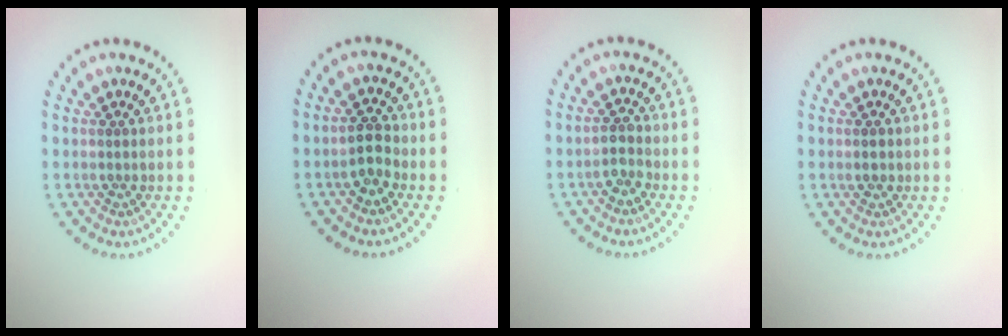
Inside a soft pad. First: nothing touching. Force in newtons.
{"total": 2.4, "press": 2.3, "slide": 0.8}
{"total": 1.8, "press": 1.8, "slide": 0.4}
{"total": 1.1, "press": 1.1, "slide": 0.2}